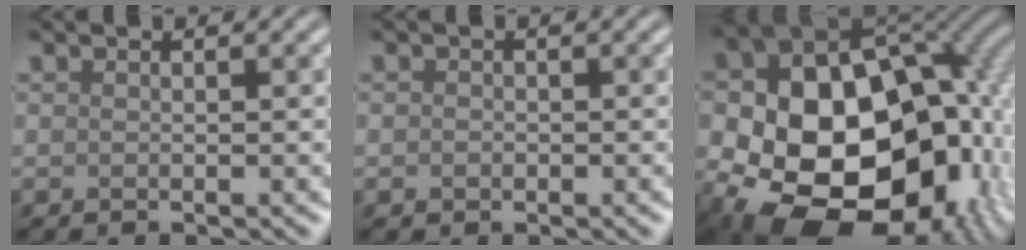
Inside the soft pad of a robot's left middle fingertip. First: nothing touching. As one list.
[{"total": 0.7, "force": [-0.1, 0.6, 0.2], "torque": [0.001, -0.004, -0.002]}, {"total": 21.8, "force": [-3.5, 16.4, 14.0], "torque": [-0.229, -0.028, -0.054]}]